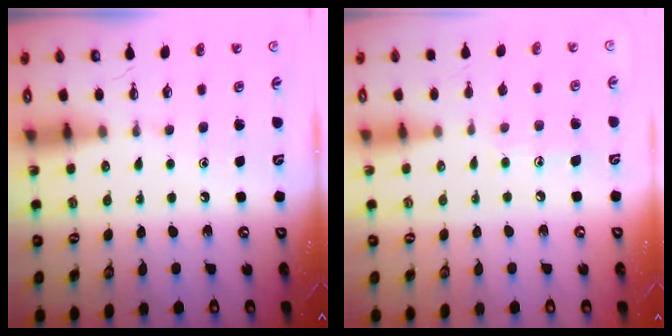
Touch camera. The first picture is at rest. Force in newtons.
{"total": 6.0, "press": 6.0, "slide": 0.3}